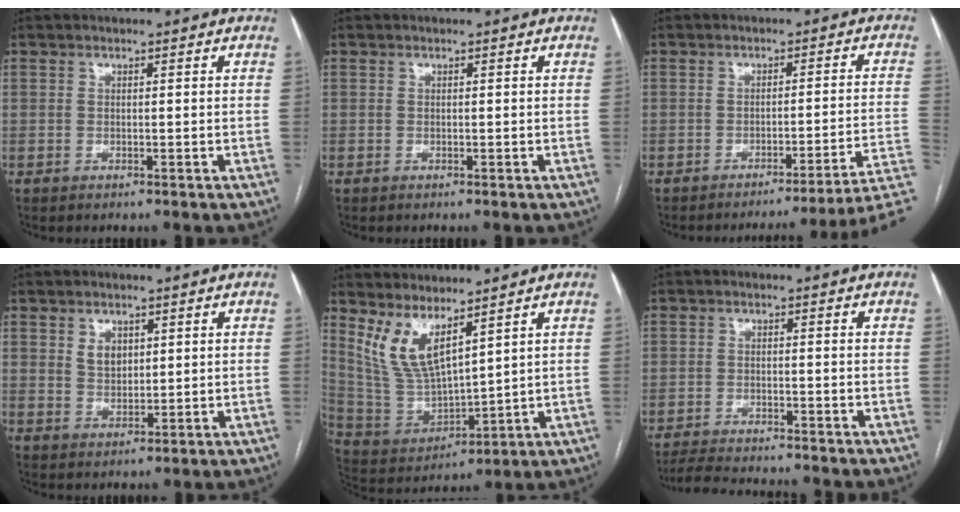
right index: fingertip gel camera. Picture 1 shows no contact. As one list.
[{"total": 0.0}, {"total": 14.1, "force": [-12.2, -3.8, 5.9], "torque": [-0.013, -0.002, -0.140]}, {"total": 3.3, "force": [1.4, 2.3, 1.9], "torque": [-0.036, 0.001, 0.032]}, {"total": 9.4, "force": [6.3, 2.4, 6.5], "torque": [-0.145, -0.012, 0.150]}, {"total": 7.7, "force": [-7.3, 0.4, 2.5], "torque": [-0.039, -0.014, -0.116]}]